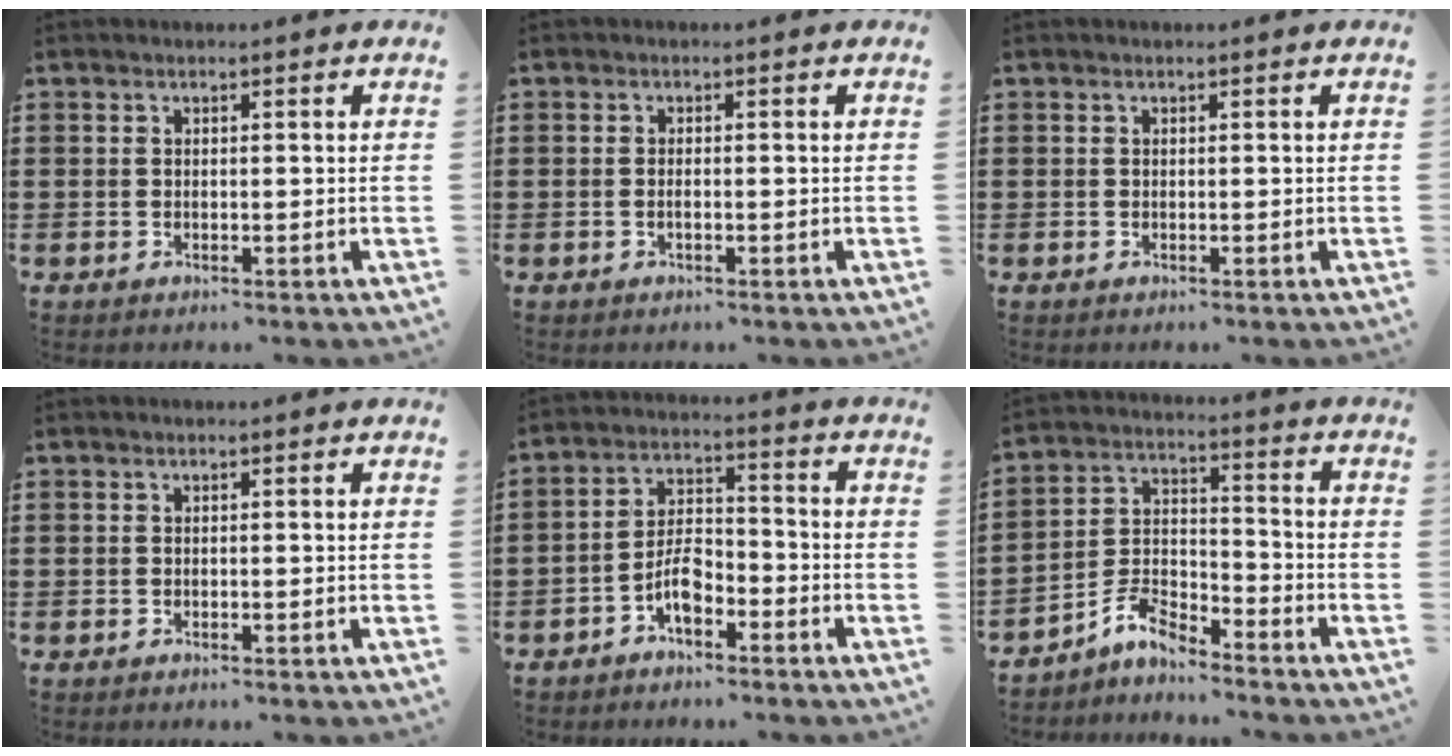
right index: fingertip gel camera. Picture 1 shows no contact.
{"total": 0.7, "force": [-0.3, 0.1, 0.6], "torque": [-0.012, -0.003, -0.005]}
{"total": 0.0}
{"total": 0.0}
{"total": 5.6, "force": [-3.2, 2.6, 3.8], "torque": [-0.087, 0.006, -0.065]}
{"total": 6.3, "force": [-5.4, 2.0, 2.5], "torque": [-0.063, 0.006, -0.109]}